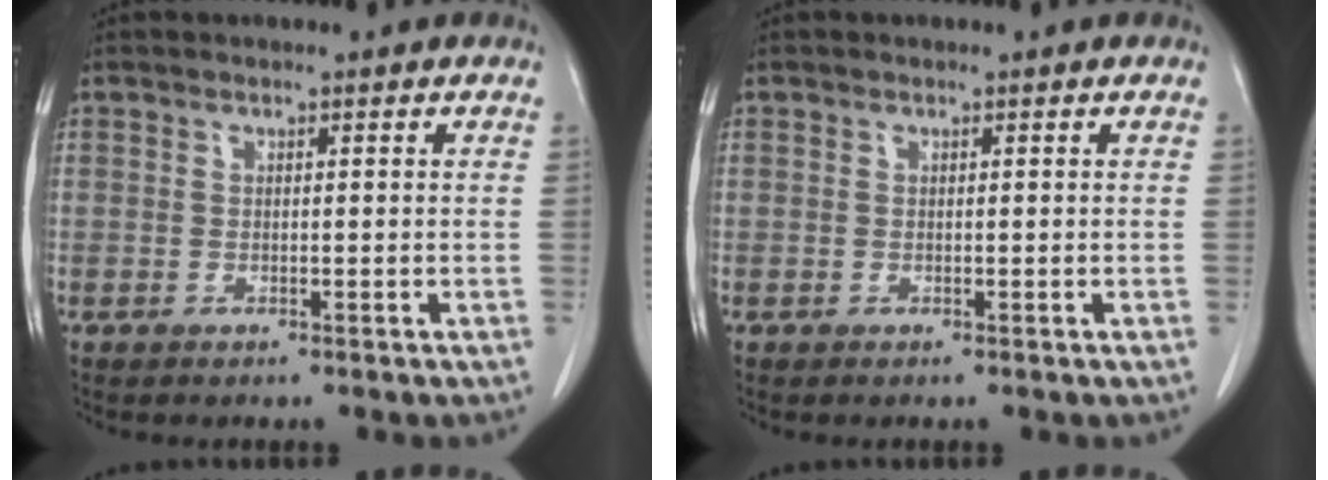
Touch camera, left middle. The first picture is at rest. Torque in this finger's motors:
{"motor_torque": [-0.11, 0.06, -0.03, -0.01]}